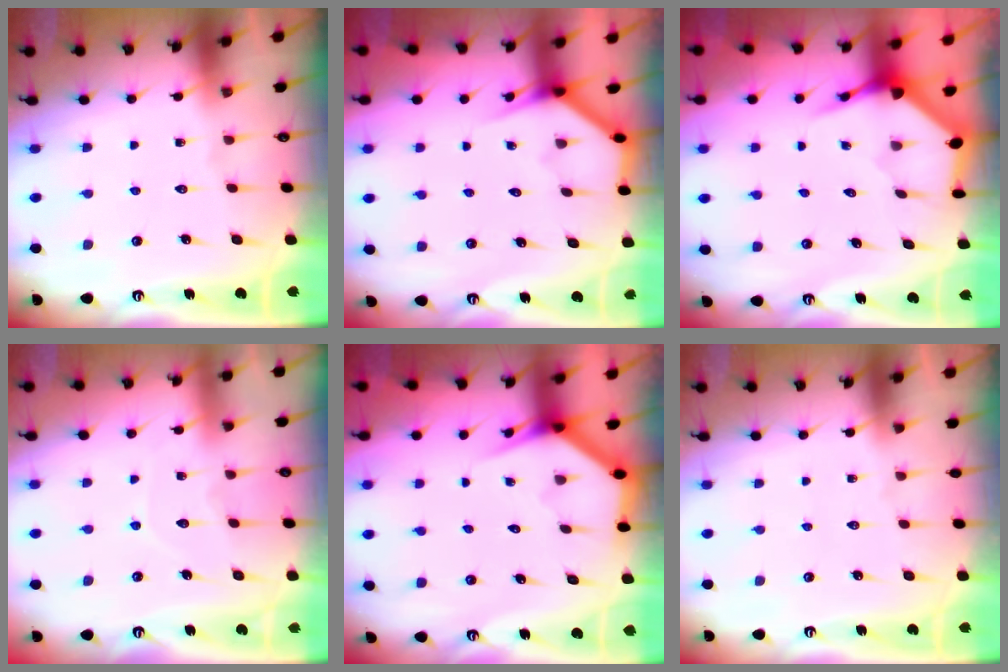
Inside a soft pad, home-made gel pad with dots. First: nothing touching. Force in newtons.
{"total": 3.7, "press": 3.7, "slide": 0.3}
{"total": 3.9, "press": 3.9, "slide": 0.5}
{"total": 5.5, "press": 5.4, "slide": 0.5}
{"total": 3.5, "press": 3.5, "slide": 0.2}
{"total": 0.0}